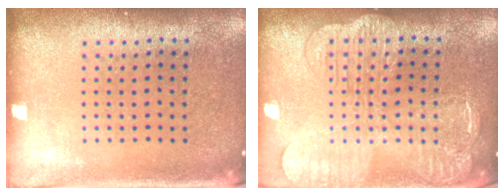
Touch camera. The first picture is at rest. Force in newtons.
{"total": 2.8, "press": 2.8, "slide": 0.6}